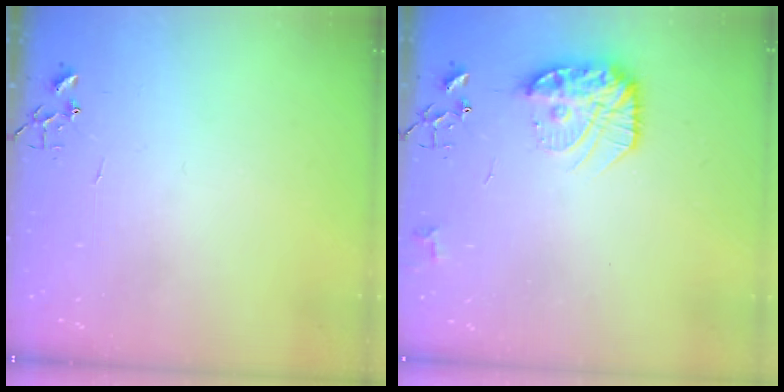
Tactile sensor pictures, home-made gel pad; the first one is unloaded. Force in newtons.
{"total": 16.1, "press": 16.0, "slide": 1.4}